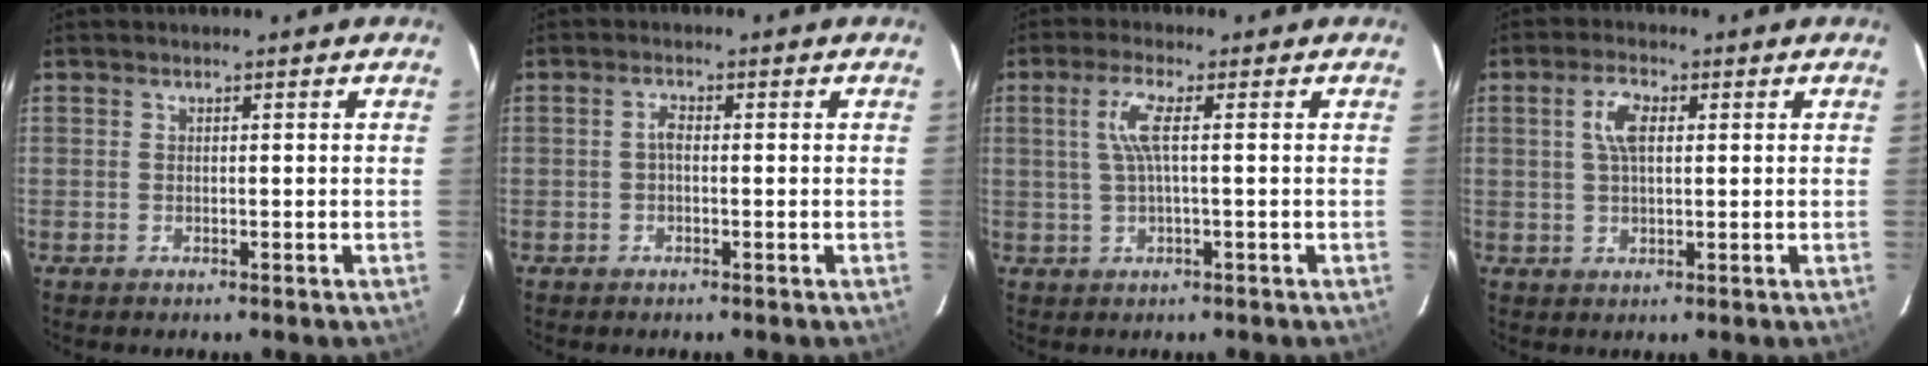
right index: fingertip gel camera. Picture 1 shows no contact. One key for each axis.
{"total": 1.5, "fx": -0.2, "fy": 0.8, "fz": 1.2, "tx": -0.026, "ty": 0.007, "tz": -0.006}
{"total": 4.5, "fx": 0.6, "fy": 0.1, "fz": 4.5, "tx": -0.092, "ty": 0.002, "tz": 0.016}
{"total": 4.7, "fx": 1.2, "fy": 2.1, "fz": 4.0, "tx": -0.077, "ty": 0.010, "tz": 0.023}